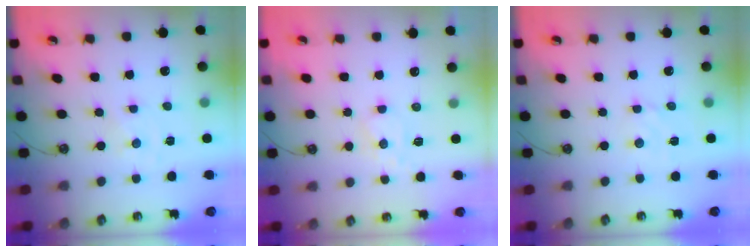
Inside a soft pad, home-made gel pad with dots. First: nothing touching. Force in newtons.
{"total": 7.2, "press": 7.1, "slide": 1.0}
{"total": 2.6, "press": 2.6, "slide": 0.3}